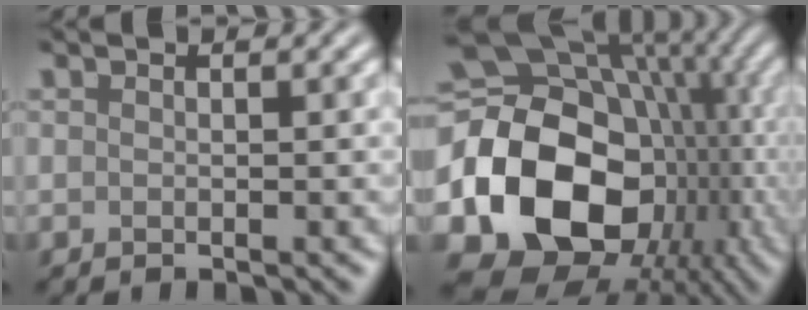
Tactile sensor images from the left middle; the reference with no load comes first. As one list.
[{"total": 18.2, "force": [-2.5, 14.5, 10.7], "torque": [-0.213, -0.031, -0.028]}]